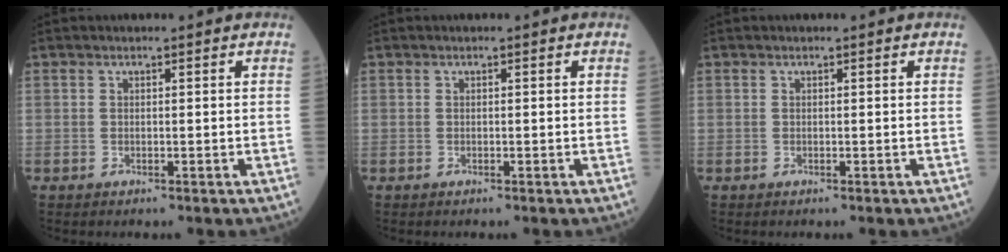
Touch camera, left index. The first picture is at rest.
{"total": 0.0}
{"total": 0.0}